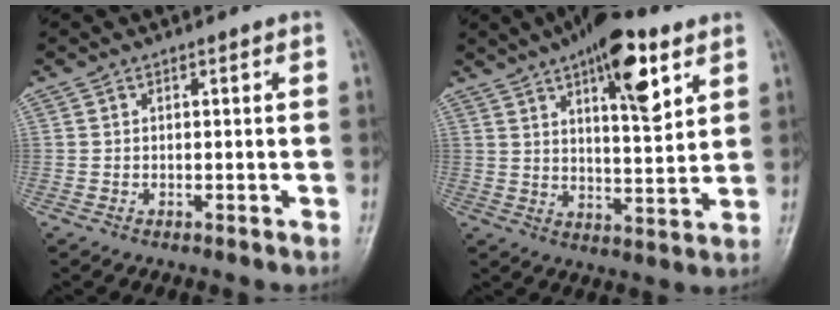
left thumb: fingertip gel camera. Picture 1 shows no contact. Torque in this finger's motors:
{"motor_torque": [1.86, 1.77, 1.76, -0.99, 0.09]}